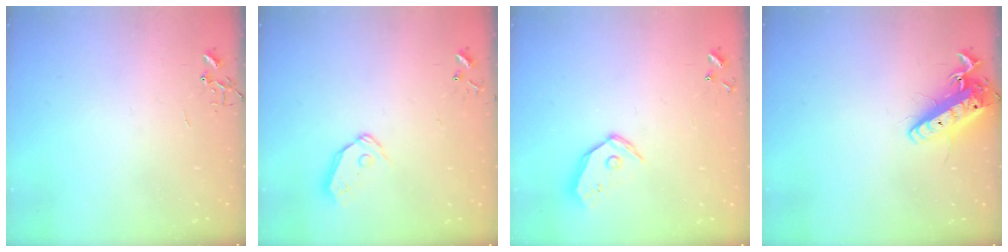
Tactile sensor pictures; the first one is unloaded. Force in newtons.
{"total": 8.5, "press": 8.4, "slide": 0.9}
{"total": 10.3, "press": 10.2, "slide": 1.6}
{"total": 14.1, "press": 13.8, "slide": 2.8}